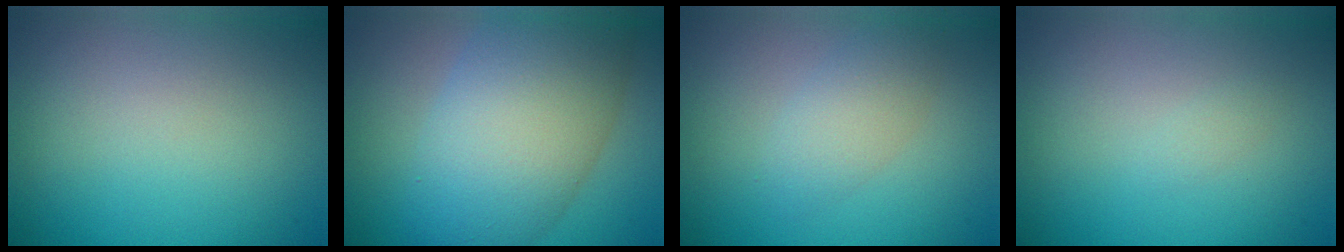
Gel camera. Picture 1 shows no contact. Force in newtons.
{"total": 10.3, "press": 10.3, "slide": 0.2}
{"total": 2.4, "press": 2.4, "slide": 0.1}
{"total": 0.6, "press": 0.6, "slide": 0.0}